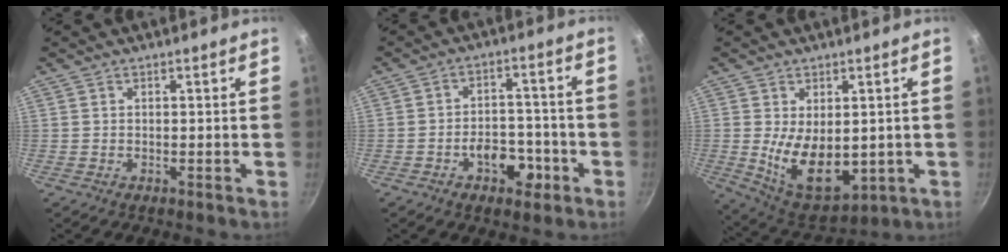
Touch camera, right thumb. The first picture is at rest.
{"total": 8.2, "force": [-3.7, 5.2, 5.1], "torque": [-0.041, 0.027, -0.056]}
{"total": 12.8, "force": [-0.4, 7.7, 10.2], "torque": [-0.149, -0.028, 0.022]}